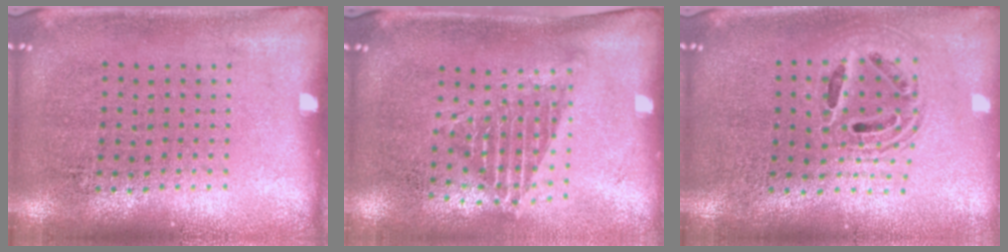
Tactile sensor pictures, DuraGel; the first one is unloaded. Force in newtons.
{"total": 1.3, "press": 1.0, "slide": 0.9}
{"total": 1.8, "press": 1.5, "slide": 1.0}